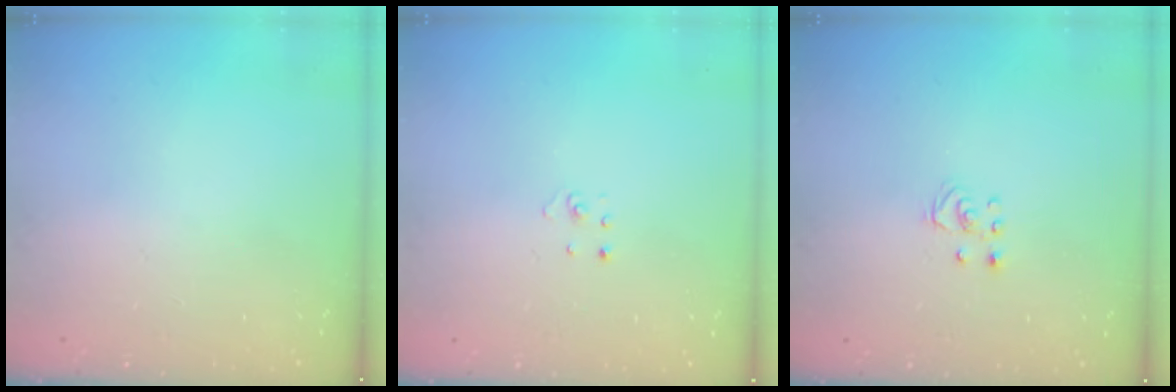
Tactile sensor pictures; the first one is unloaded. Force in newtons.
{"total": 1.5, "press": 1.5, "slide": 0.1}
{"total": 2.5, "press": 2.5, "slide": 0.2}